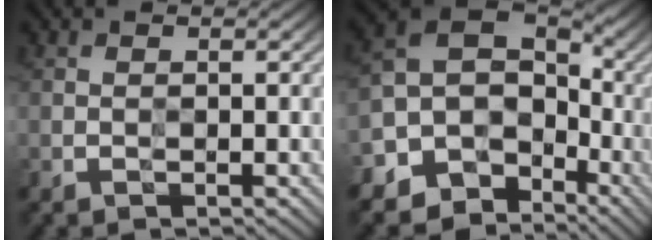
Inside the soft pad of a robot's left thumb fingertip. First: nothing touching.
{"total": 12.0, "force": [-4.6, 9.6, 5.4], "torque": [-0.128, -0.032, -0.069]}